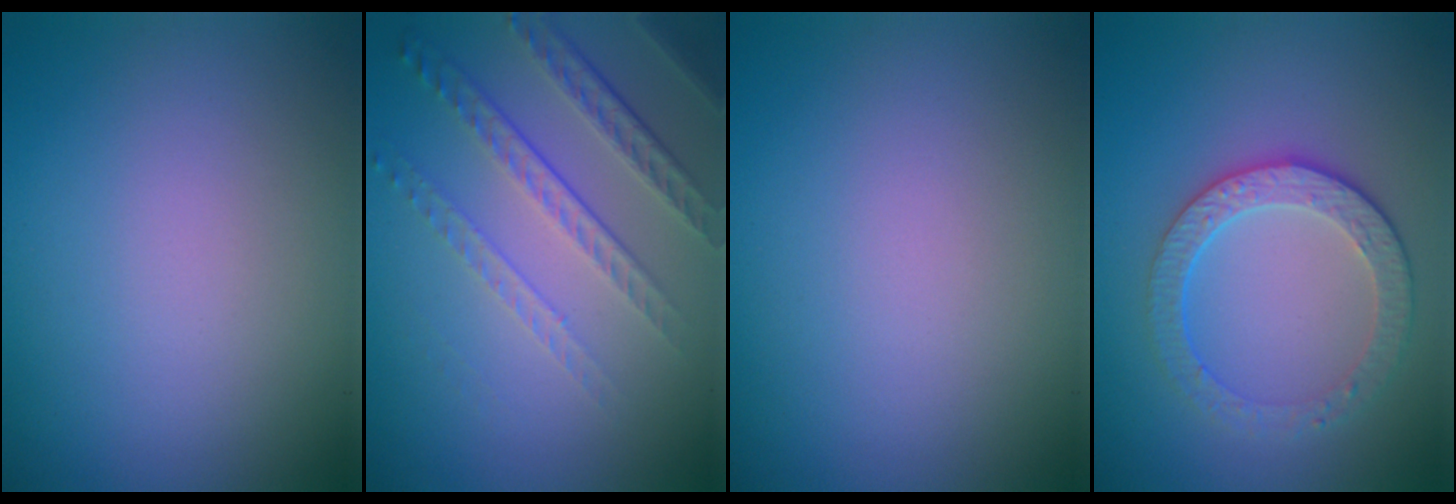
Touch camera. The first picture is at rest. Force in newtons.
{"total": 4.9, "press": 3.2, "slide": 3.7}
{"total": 0.0}
{"total": 3.8, "press": 3.2, "slide": 2.1}